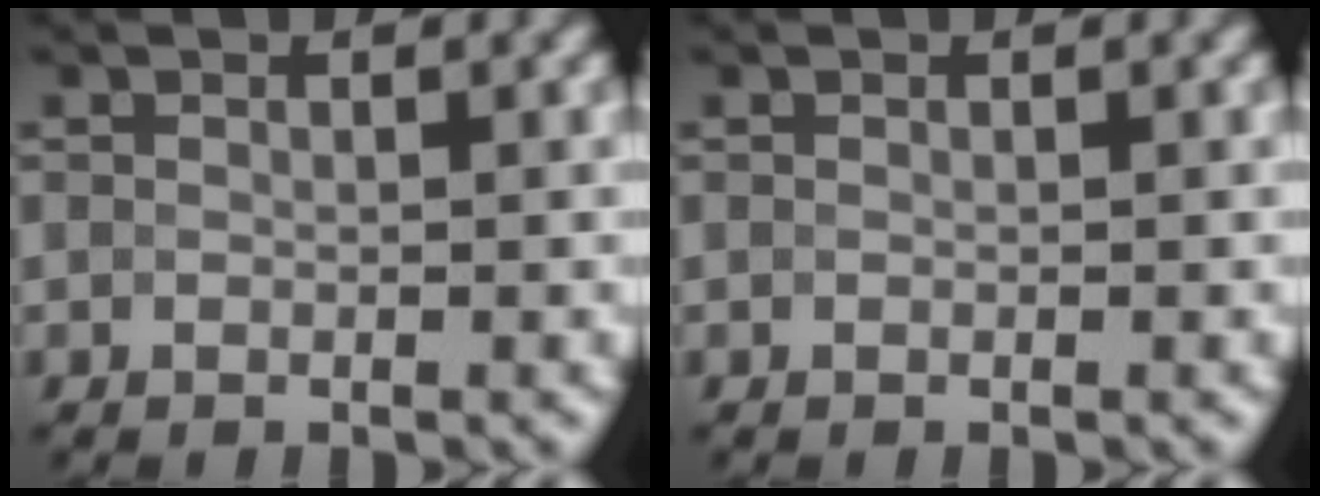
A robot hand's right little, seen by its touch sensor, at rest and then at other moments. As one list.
[{"total": 0.0}]